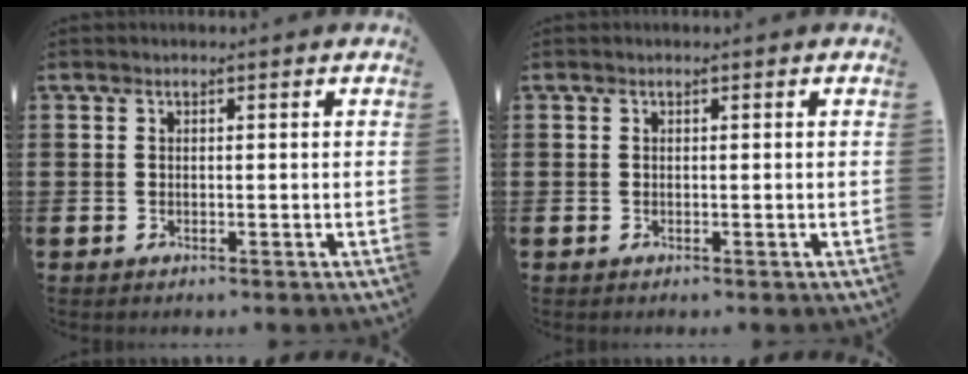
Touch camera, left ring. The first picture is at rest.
{"total": 0.0}